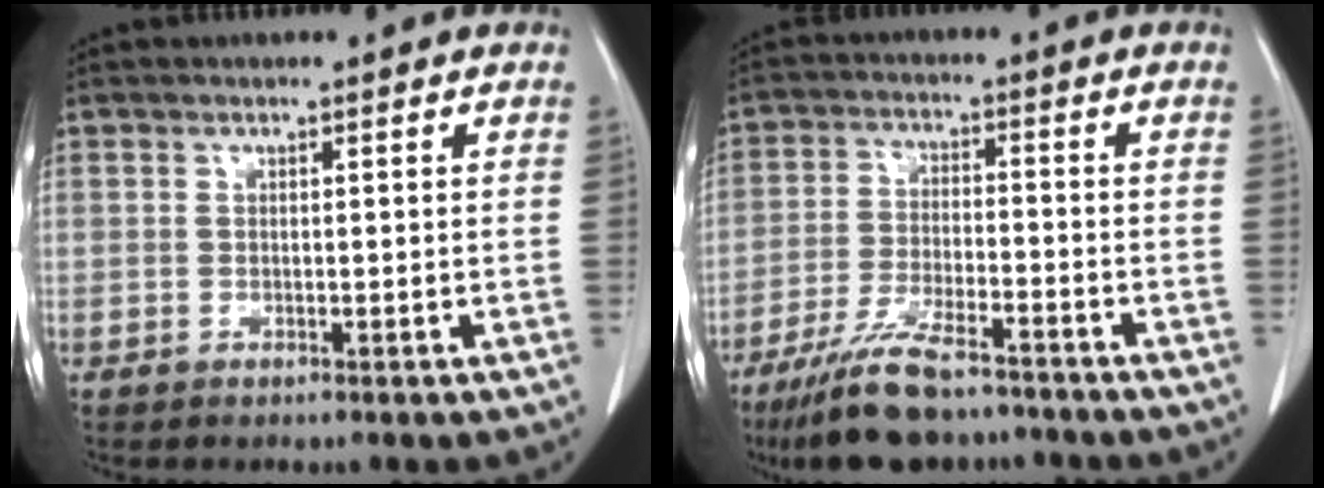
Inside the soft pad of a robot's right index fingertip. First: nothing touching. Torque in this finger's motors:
{"motor_torque": [0.78, -0.74, 0.49, 0.14]}